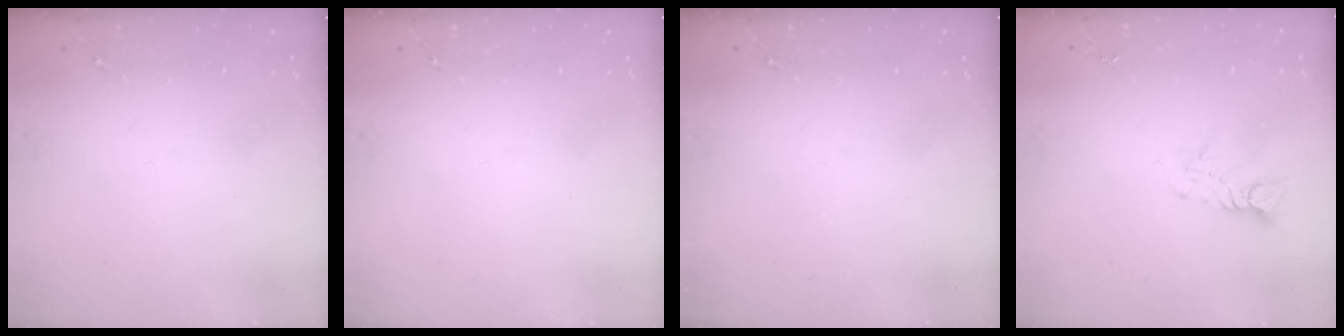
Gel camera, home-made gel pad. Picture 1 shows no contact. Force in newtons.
{"total": 0.0}
{"total": 0.0}
{"total": 3.8, "press": 3.7, "slide": 0.3}